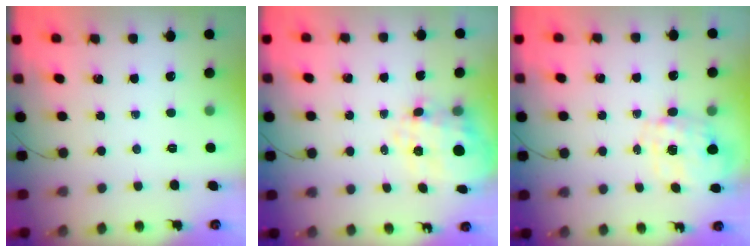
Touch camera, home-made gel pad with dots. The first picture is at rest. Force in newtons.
{"total": 9.6, "press": 9.5, "slide": 1.6}
{"total": 2.9, "press": 2.7, "slide": 0.8}